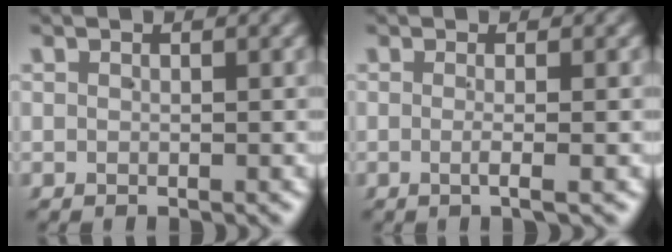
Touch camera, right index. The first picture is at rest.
{"total": 1.6, "force": [-0.7, -0.4, 1.4], "torque": [-0.029, -0.004, -0.012]}